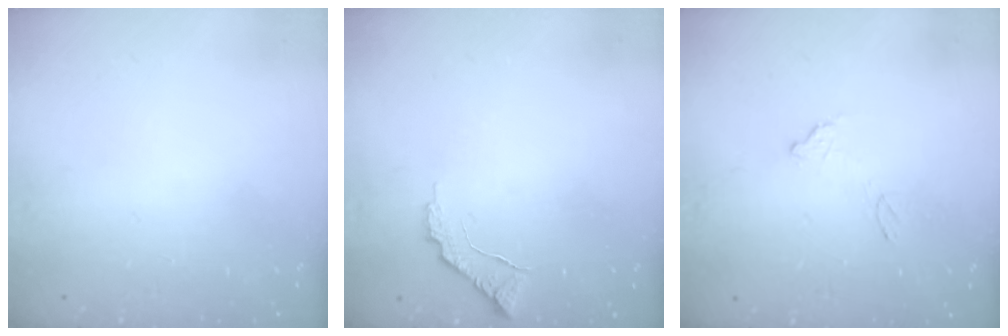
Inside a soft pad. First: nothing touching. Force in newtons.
{"total": 8.3, "press": 8.3, "slide": 0.4}
{"total": 8.0, "press": 8.0, "slide": 0.4}